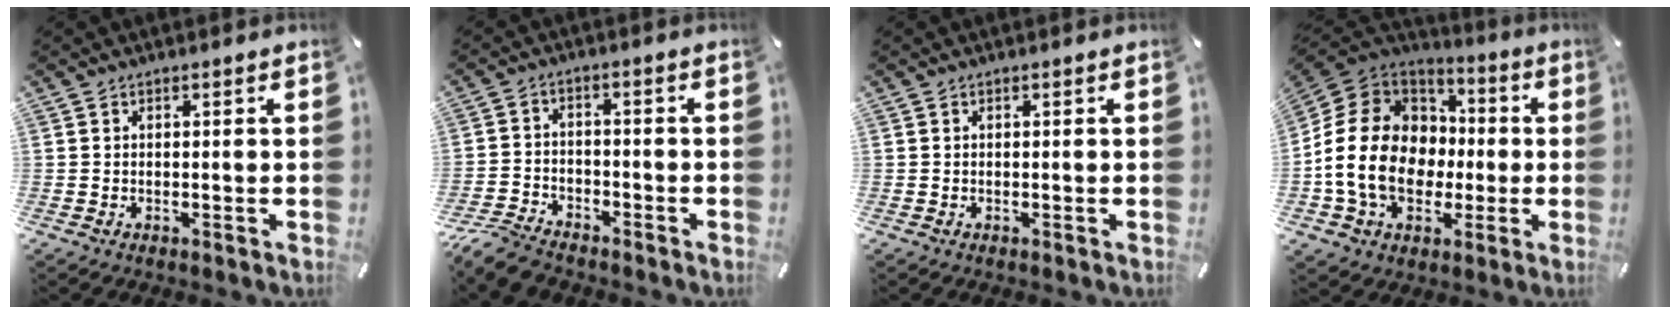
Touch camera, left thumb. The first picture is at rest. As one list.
[{"total": 6.7, "force": [-5.9, 2.6, 2.0], "torque": [-0.048, 0.026, -0.116]}, {"total": 0.0}, {"total": 18.6, "force": [-3.6, 15.2, 10.2], "torque": [-0.222, 0.025, -0.059]}]